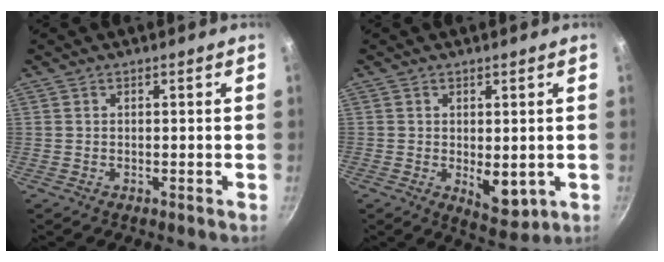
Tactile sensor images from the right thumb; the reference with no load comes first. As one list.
[{"total": 5.8, "force": [-1.0, 3.1, 4.8], "torque": [-0.049, -0.013, -0.002]}]